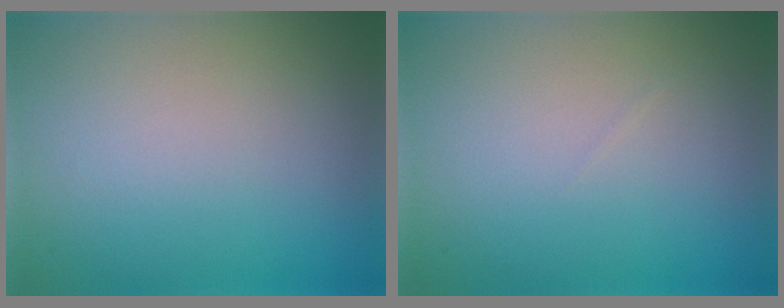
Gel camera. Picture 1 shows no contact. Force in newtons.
{"total": 0.0}